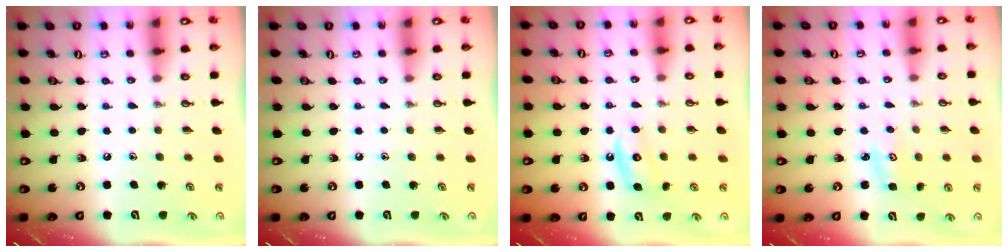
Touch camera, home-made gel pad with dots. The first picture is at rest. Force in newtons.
{"total": 0.0}
{"total": 4.8, "press": 4.7, "slide": 0.8}
{"total": 2.8, "press": 2.8, "slide": 0.3}